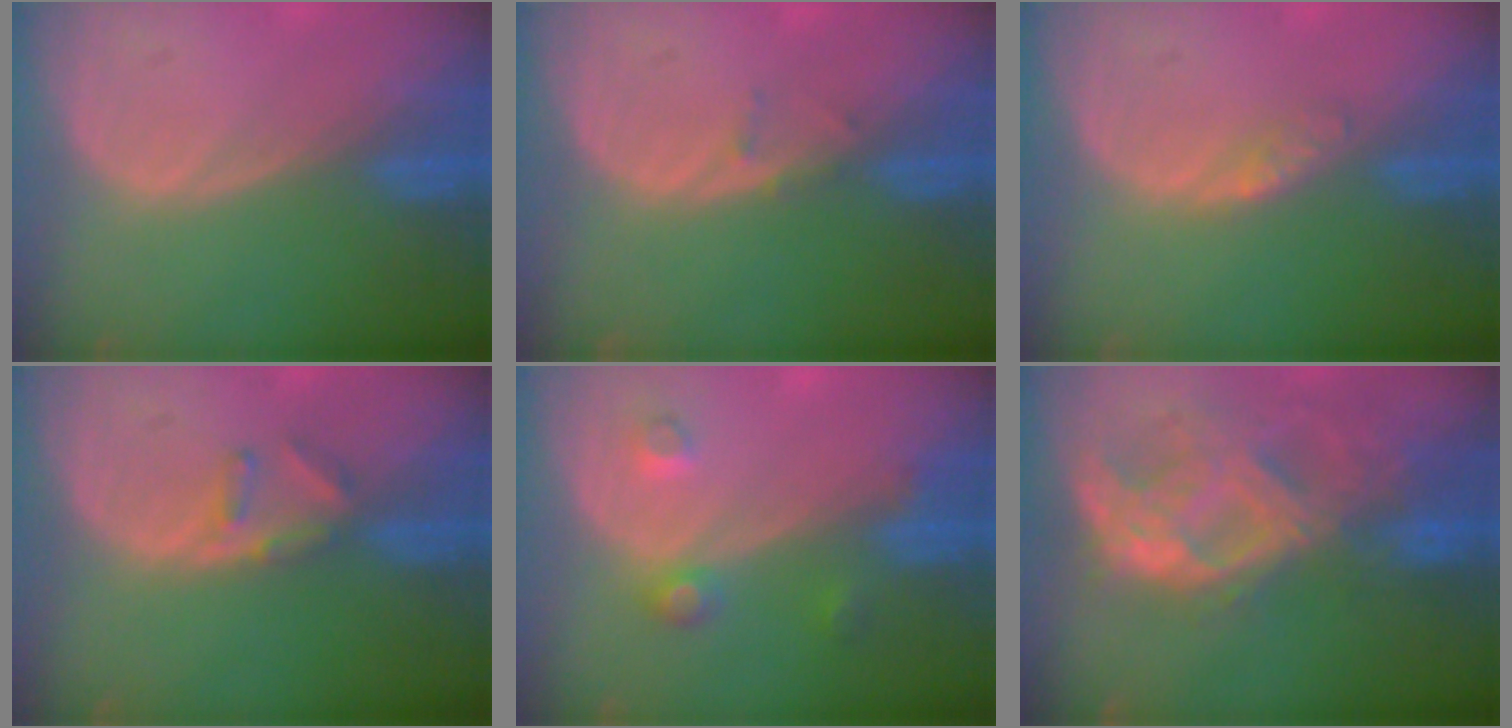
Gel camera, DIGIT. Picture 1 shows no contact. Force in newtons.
{"total": 1.1, "press": 0.8, "slide": 0.7}
{"total": 1.7, "press": 1.7, "slide": 0.2}
{"total": 2.8, "press": 2.7, "slide": 0.4}
{"total": 3.4, "press": 3.2, "slide": 1.1}
{"total": 10.6, "press": 9.2, "slide": 5.3}